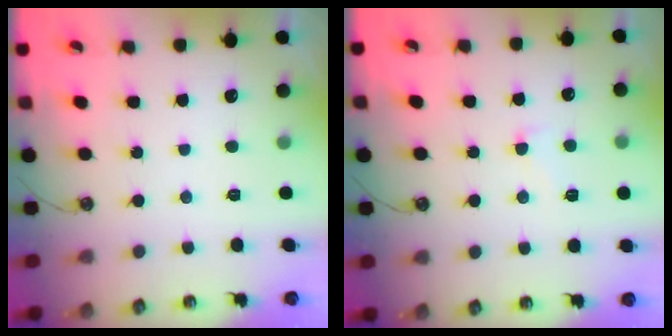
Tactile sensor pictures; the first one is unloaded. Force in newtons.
{"total": 3.6, "press": 3.4, "slide": 1.0}